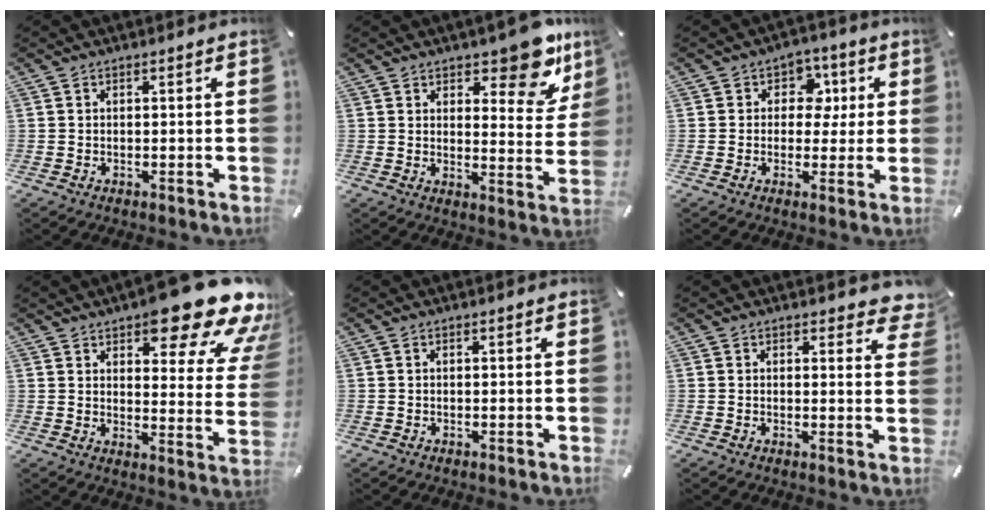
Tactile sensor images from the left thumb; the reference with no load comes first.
{"total": 12.3, "force": [9.1, 5.1, 6.5], "torque": [-0.057, -0.074, 0.154]}
{"total": 7.4, "force": [0.8, 6.4, 3.6], "torque": [-0.037, 0.002, 0.007]}
{"total": 20.8, "force": [13.6, 8.0, 13.5], "torque": [-0.174, -0.095, 0.225]}
{"total": 0.0}
{"total": 3.3, "force": [2.5, 1.6, 1.5], "torque": [-0.004, -0.018, 0.040]}